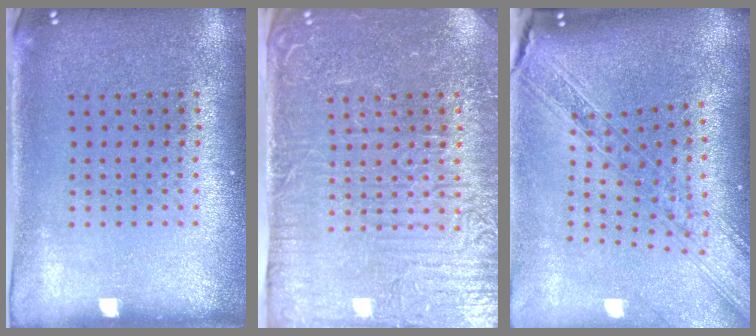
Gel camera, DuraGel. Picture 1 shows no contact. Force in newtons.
{"total": 5.1, "press": 4.6, "slide": 2.2}
{"total": 2.3, "press": 1.9, "slide": 1.3}